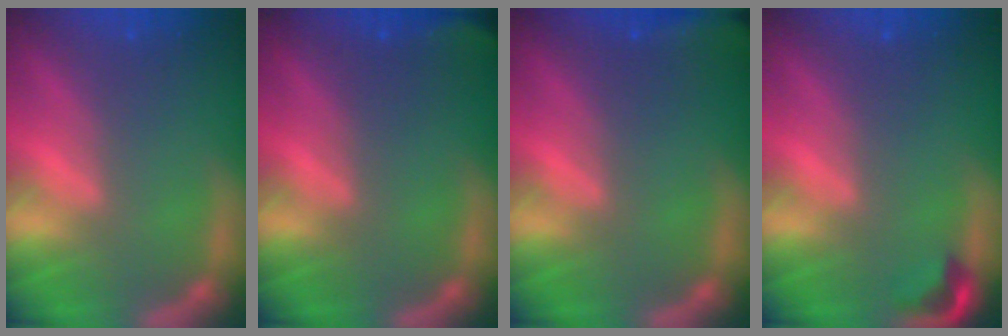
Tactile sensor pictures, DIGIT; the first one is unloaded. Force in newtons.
{"total": 2.9}
{"total": 6.4}
{"total": 1.9}